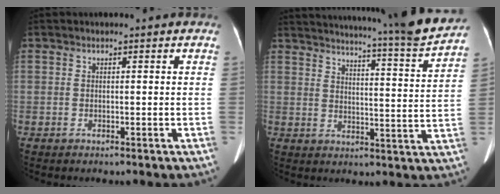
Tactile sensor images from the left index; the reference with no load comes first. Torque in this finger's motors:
{"motor_torque": [0.43, -1.42, 0.13, 0.09]}